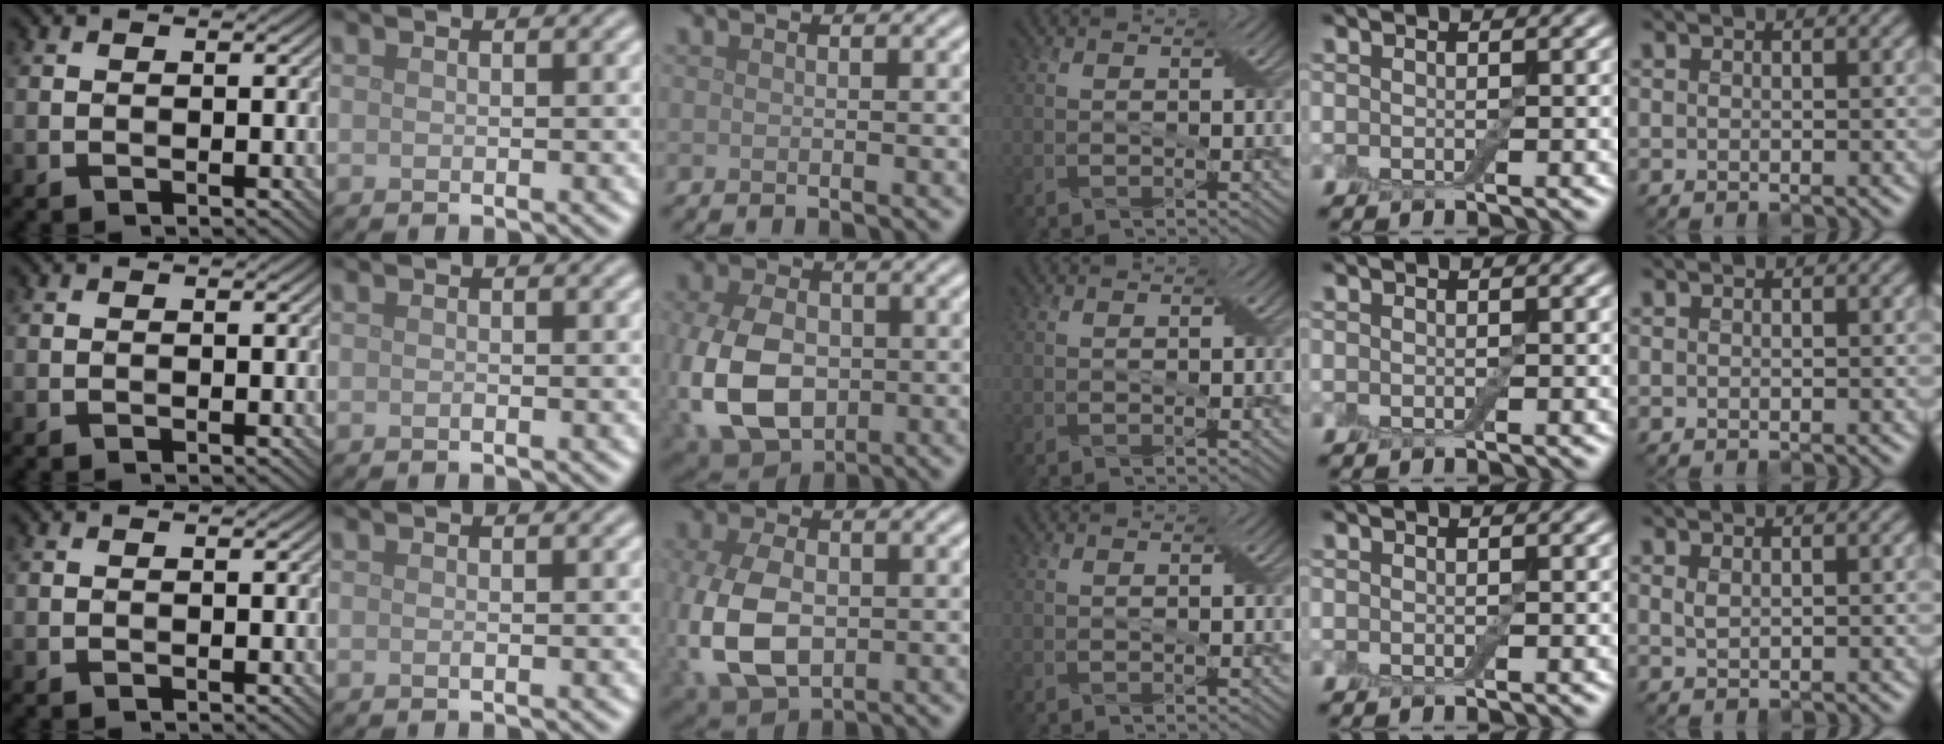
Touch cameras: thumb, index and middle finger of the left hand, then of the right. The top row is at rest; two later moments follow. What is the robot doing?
{"motion": "extract", "object": "drawer"}